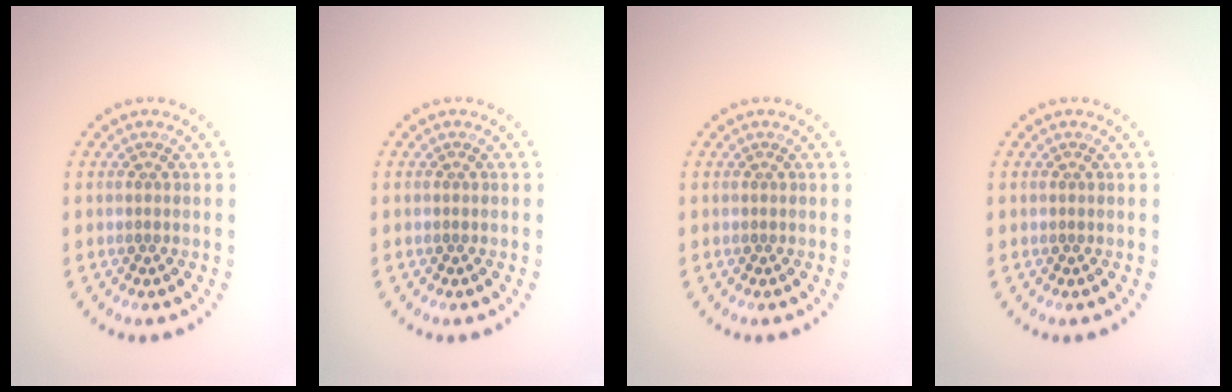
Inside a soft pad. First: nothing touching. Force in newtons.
{"total": 0.0}
{"total": 0.0}
{"total": 0.0}